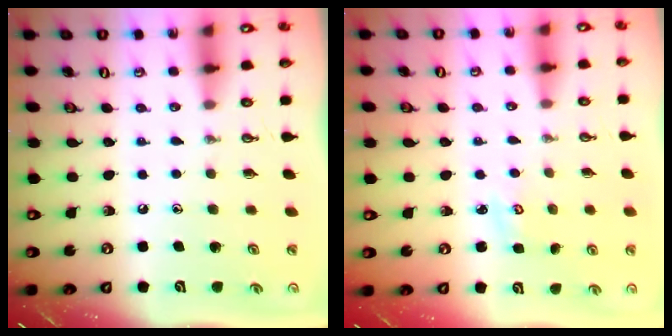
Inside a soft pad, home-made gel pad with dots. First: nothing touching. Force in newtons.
{"total": 2.6, "press": 2.6, "slide": 0.3}